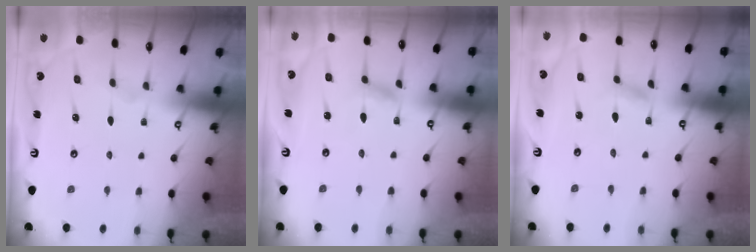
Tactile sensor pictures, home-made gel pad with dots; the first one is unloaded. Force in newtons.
{"total": 6.3, "press": 6.3, "slide": 0.4}
{"total": 2.2, "press": 2.2, "slide": 0.1}